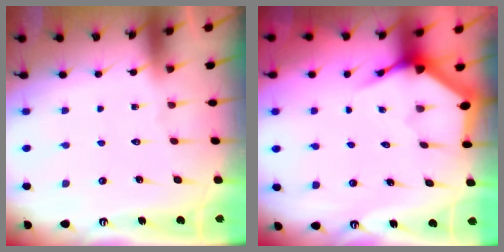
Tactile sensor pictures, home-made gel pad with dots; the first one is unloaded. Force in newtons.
{"total": 3.7, "press": 3.6, "slide": 0.5}